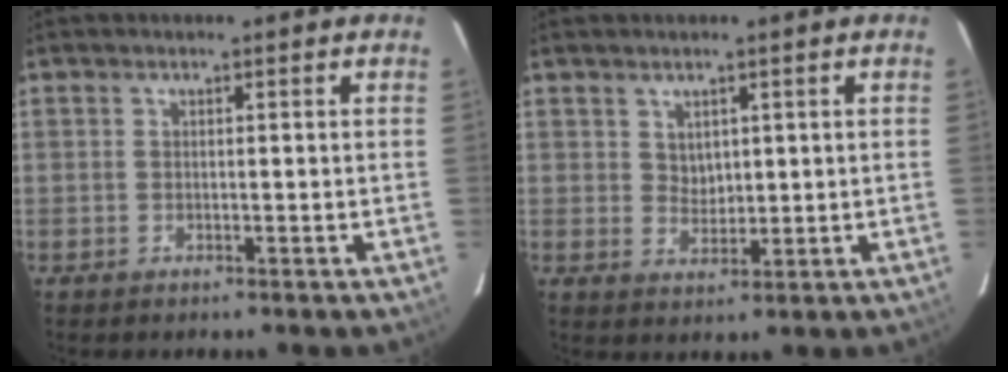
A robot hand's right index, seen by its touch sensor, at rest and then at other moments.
{"total": 2.8, "force": [1.4, 2.1, 1.1], "torque": [-0.014, 0.002, 0.029]}